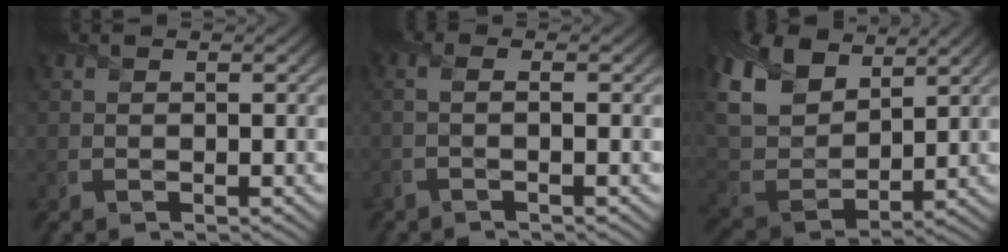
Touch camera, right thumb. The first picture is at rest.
{"total": 2.1, "force": [-0.4, 0.4, 2.0], "torque": [-0.033, 0.004, -0.022]}
{"total": 12.5, "force": [7.3, 7.0, 7.4], "torque": [-0.198, 0.026, 0.129]}